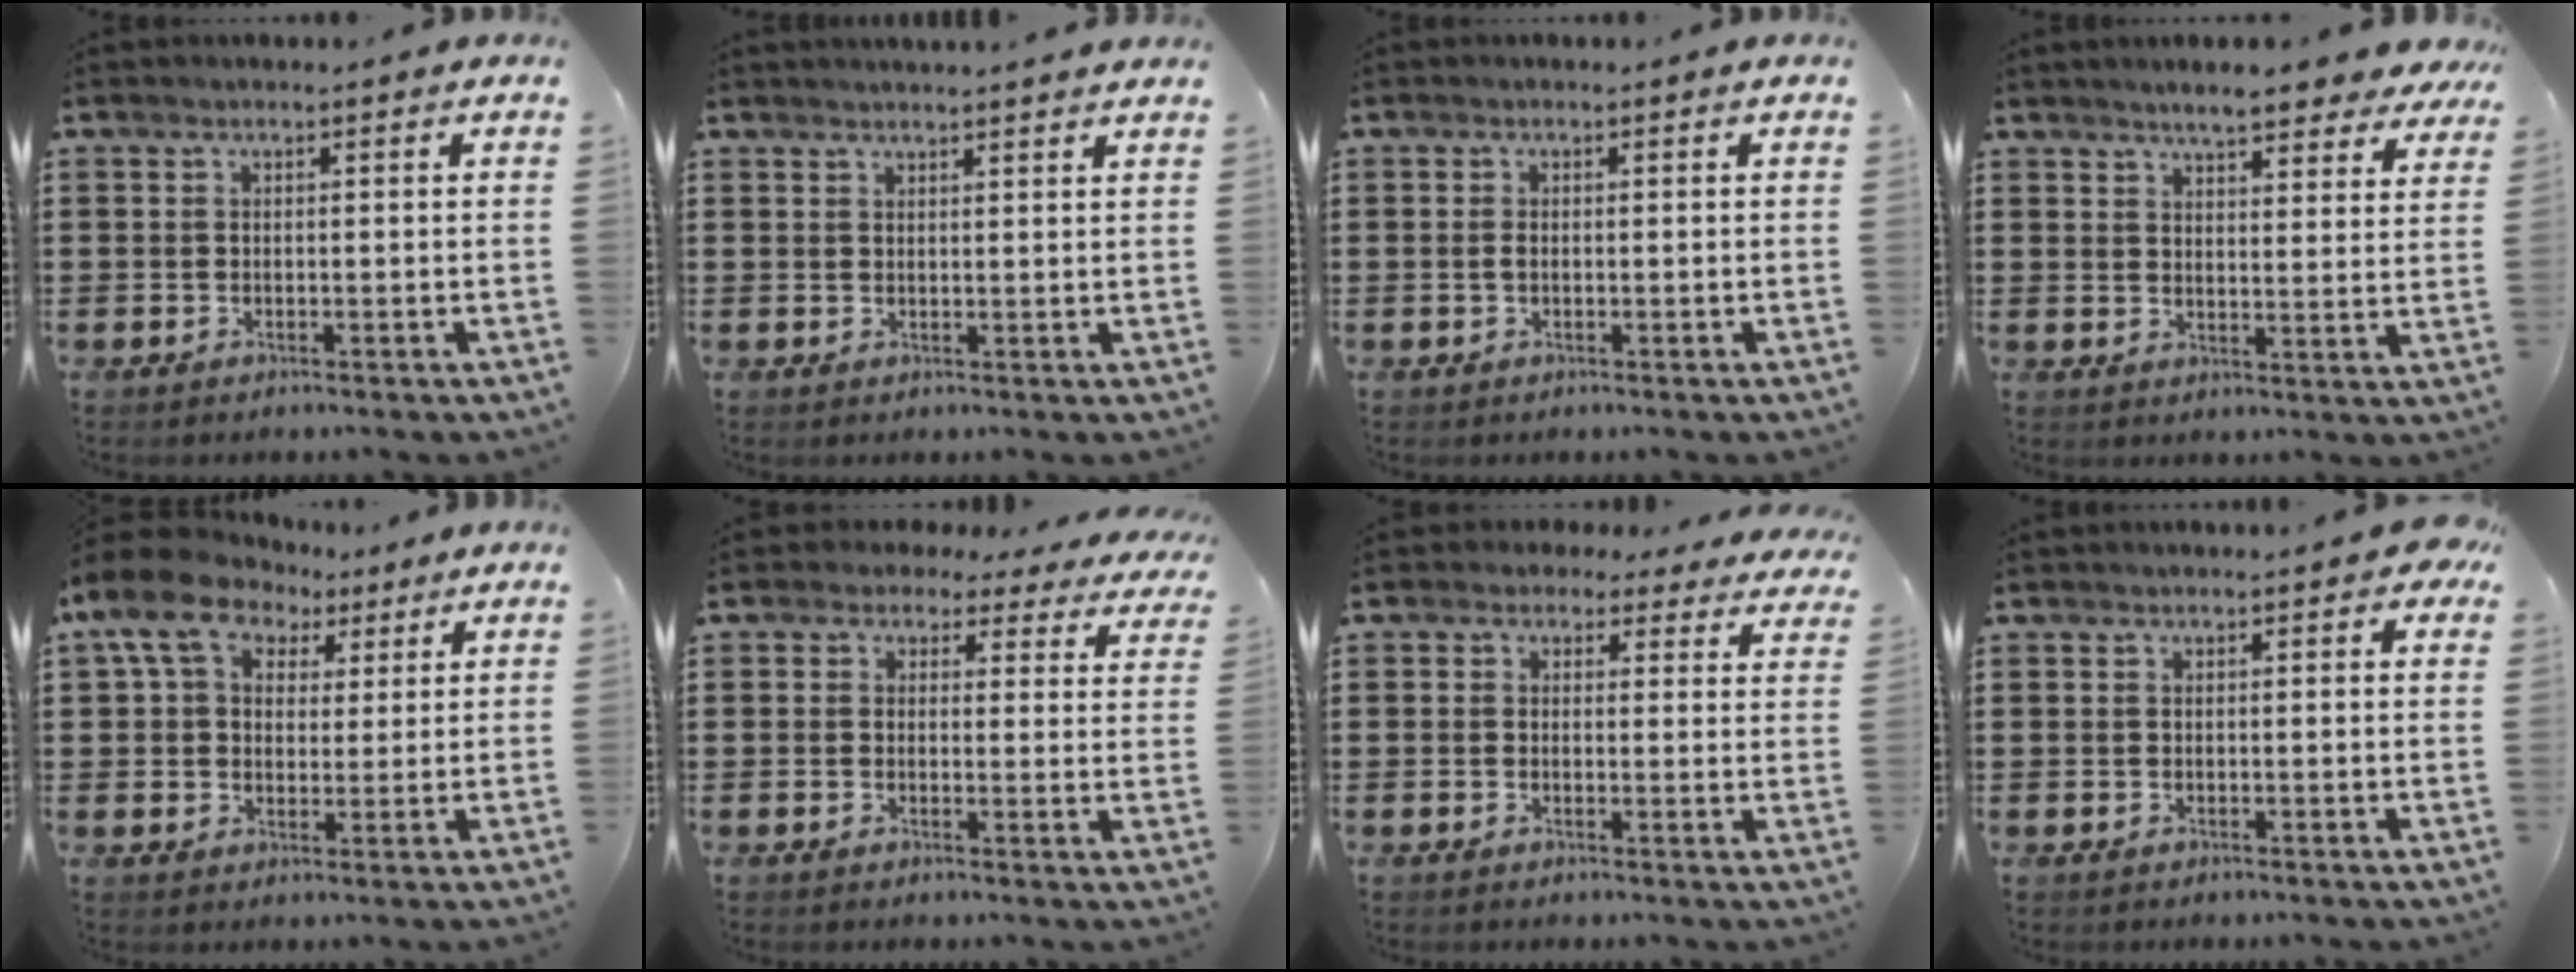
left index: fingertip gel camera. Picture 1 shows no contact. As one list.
[{"total": 1.7, "force": [1.7, -0.2, 0.2], "torque": [-0.007, 0.000, 0.033]}, {"total": 1.1, "force": [-0.2, 0.5, 0.9], "torque": [-0.027, -0.003, -0.007]}, {"total": 5.6, "force": [5.1, 0.4, 2.3], "torque": [-0.054, -0.018, 0.090]}, {"total": 9.2, "force": [4.8, 6.5, 4.4], "torque": [-0.107, 0.004, 0.089]}, {"total": 2.6, "force": [2.1, 1.4, 0.7], "torque": [-0.027, -0.005, 0.036]}, {"total": 2.7, "force": [2.0, 1.6, 0.6], "torque": [-0.015, -0.001, 0.035]}, {"total": 1.5, "force": [1.0, 0.3, 1.0], "torque": [-0.022, 0.004, 0.019]}]